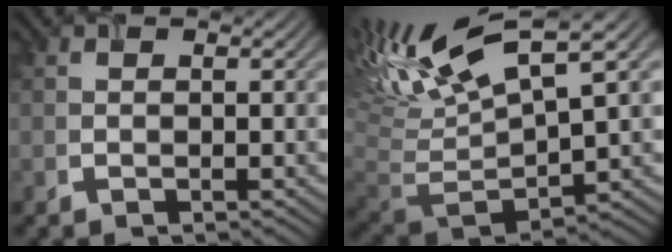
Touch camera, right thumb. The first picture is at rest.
{"total": 13.7, "force": [6.5, 5.3, 10.9], "torque": [-0.248, 0.018, 0.114]}